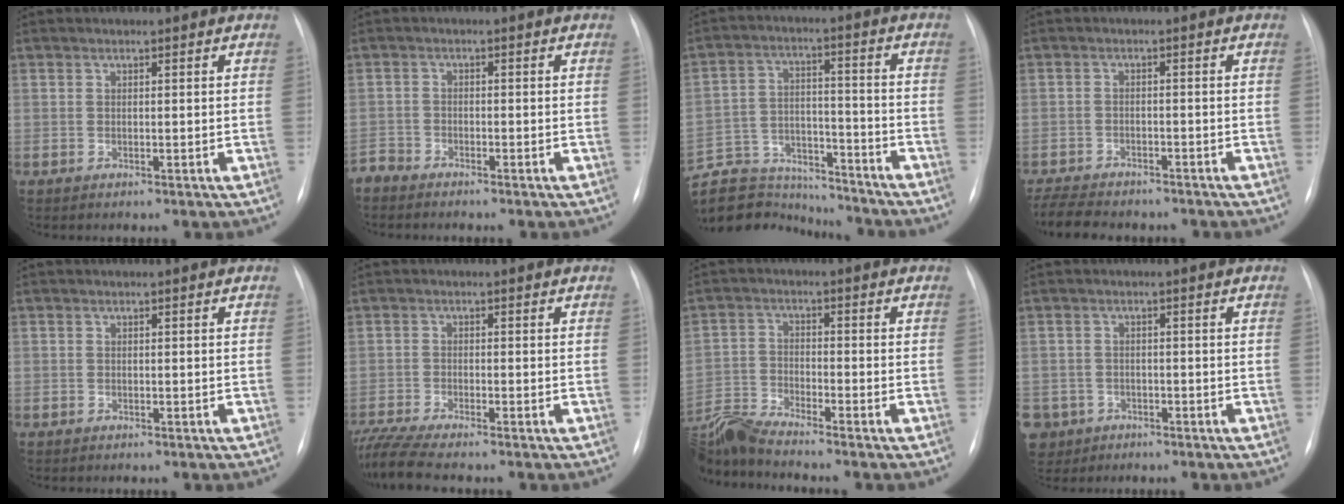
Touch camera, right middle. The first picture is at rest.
{"total": 2.6, "force": [-2.5, 0.4, -0.3], "torque": [0.010, -0.008, -0.051]}
{"total": 12.8, "force": [-12.0, 3.4, 2.8], "torque": [-0.049, 0.020, -0.197]}
{"total": 9.9, "force": [-8.7, 3.0, 3.7], "torque": [-0.076, -0.006, -0.128]}
{"total": 0.6, "force": [-0.4, 0.5, 0.0], "torque": [-0.005, 0.003, -0.006]}
{"total": 7.3, "force": [-6.6, -0.5, 3.1], "torque": [-0.062, -0.017, -0.119]}
{"total": 8.9, "force": [-8.4, -1.2, 2.4], "torque": [-0.059, -0.011, -0.167]}
{"total": 8.3, "force": [-4.4, 6.8, 1.6], "torque": [-0.056, 0.004, -0.072]}